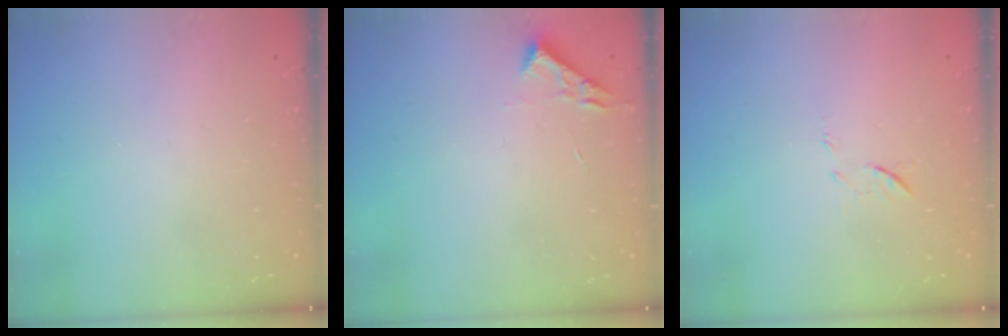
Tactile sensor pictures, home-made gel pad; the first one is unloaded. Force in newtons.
{"total": 3.1, "press": 3.0, "slide": 0.4}
{"total": 6.7, "press": 6.6, "slide": 1.1}